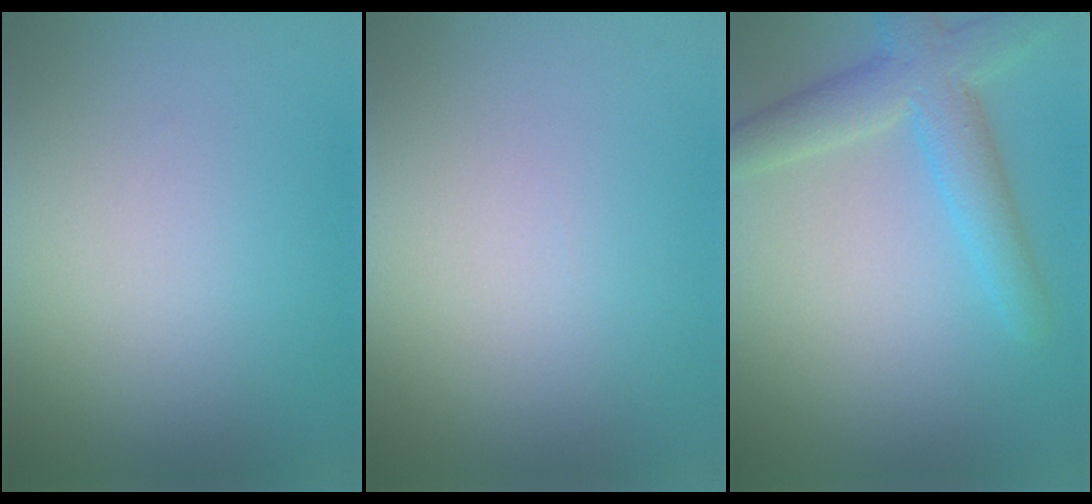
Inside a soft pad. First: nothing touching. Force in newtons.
{"total": 0.0}
{"total": 5.0, "press": 5.0, "slide": 0.2}